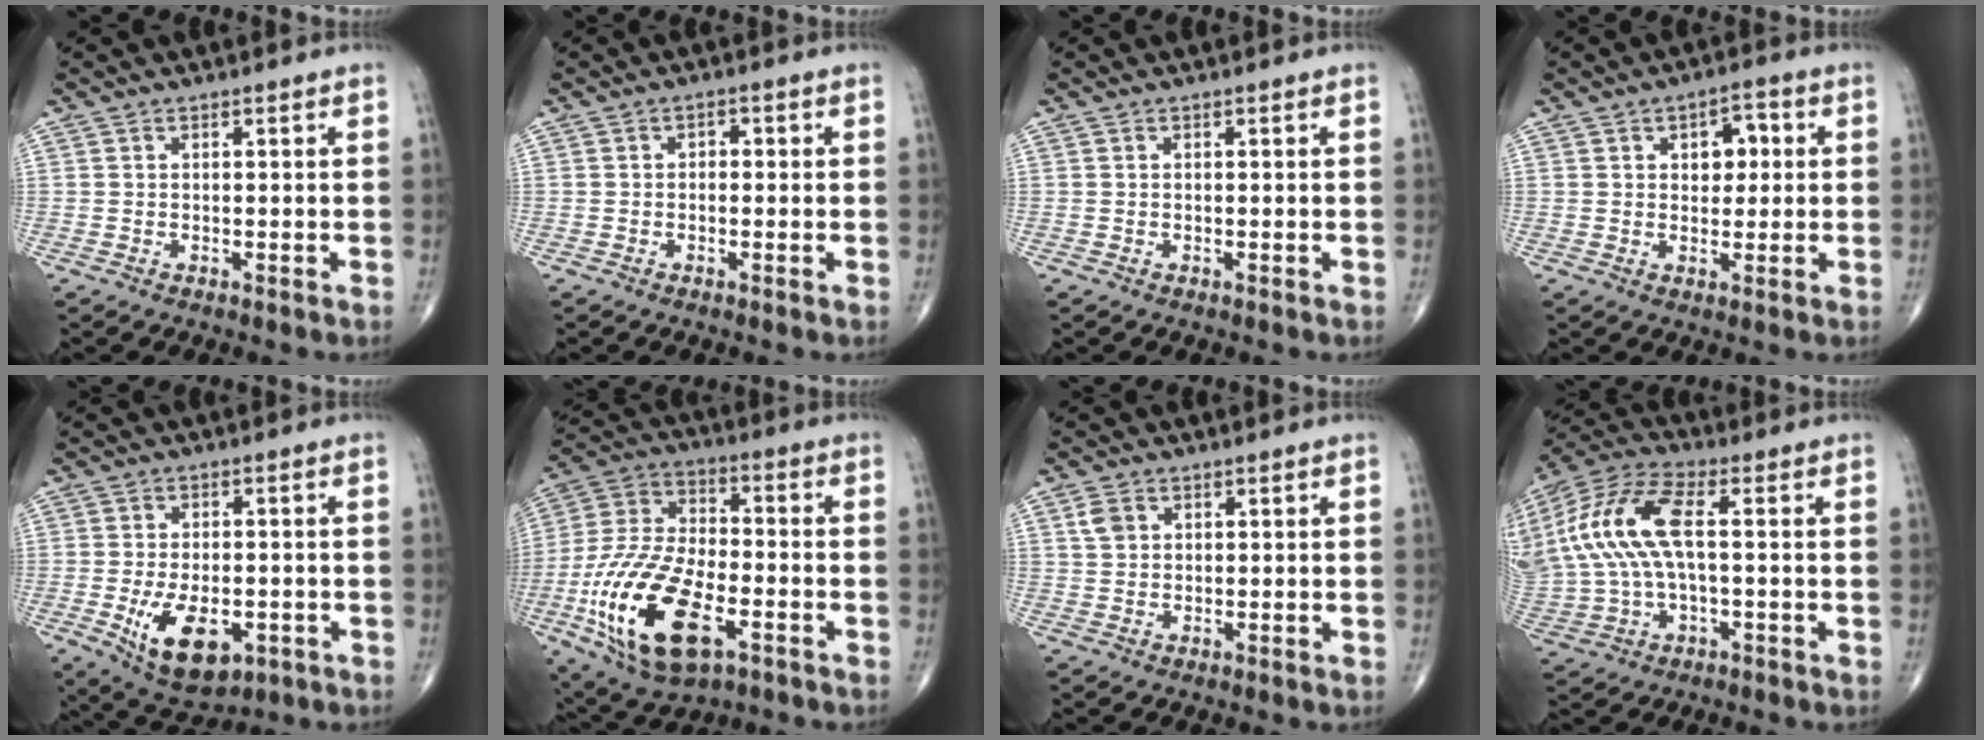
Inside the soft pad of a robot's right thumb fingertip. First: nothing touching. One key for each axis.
{"total": 1.6, "fx": 0.0, "fy": 1.1, "fz": 1.1, "tx": -0.001, "ty": 0.007, "tz": -0.007}
{"total": 0.0}
{"total": 5.7, "fx": 1.3, "fy": 3.7, "fz": 4.2, "tx": -0.032, "ty": 0.004, "tz": 0.015}
{"total": 11.7, "fx": -3.7, "fy": 6.3, "fz": 9.1, "tx": -0.138, "ty": -0.002, "tz": -0.043}
{"total": 22.8, "fx": -8.0, "fy": 11.2, "fz": 18.1, "tx": -0.365, "ty": 0.016, "tz": -0.135}
{"total": 2.8, "fx": 1.1, "fy": 2.2, "fz": 1.5, "tx": -0.024, "ty": 0.000, "tz": 0.023}
{"total": 18.7, "fx": 2.3, "fy": 8.8, "fz": 16.3, "tx": -0.374, "ty": 0.027, "tz": 0.044}